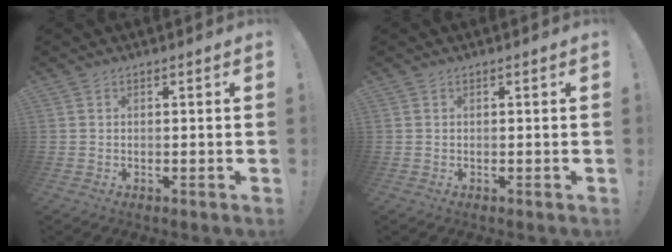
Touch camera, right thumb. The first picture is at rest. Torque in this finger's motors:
{"motor_torque": [-0.06, 0.00, -0.15, 0.08, 0.03]}